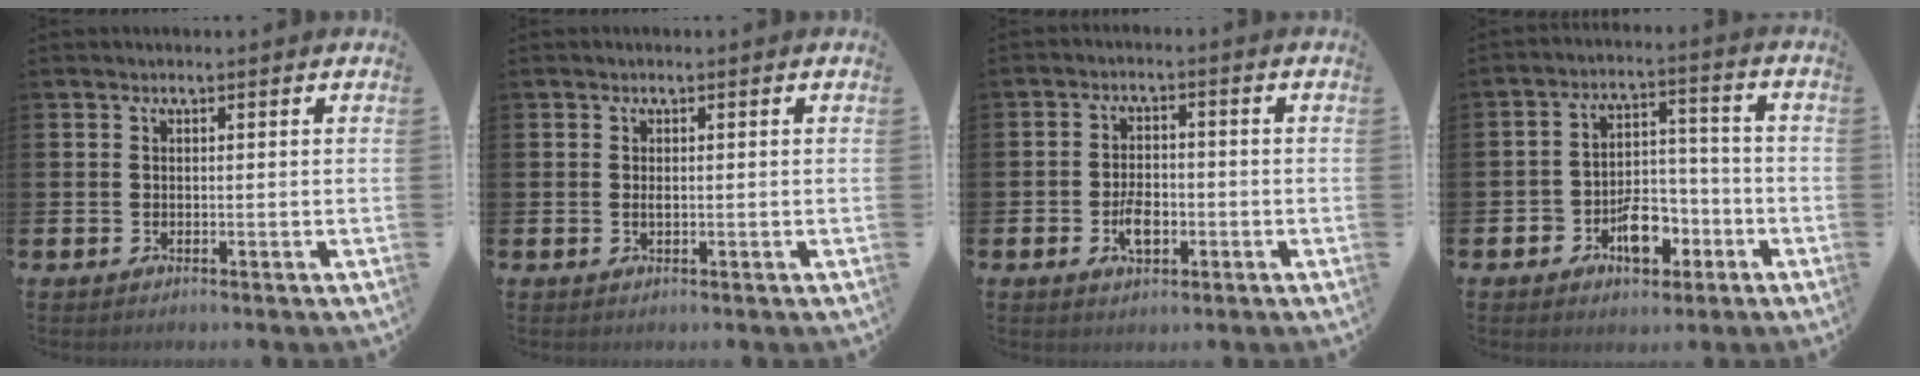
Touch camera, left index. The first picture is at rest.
{"total": 0.5, "force": [0.1, 0.2, 0.5], "torque": [-0.008, 0.000, 0.000]}
{"total": 4.2, "force": [-1.3, 2.3, 3.3], "torque": [-0.055, 0.005, -0.022]}
{"total": 7.3, "force": [-3.5, 4.6, 4.5], "torque": [-0.070, 0.021, -0.060]}